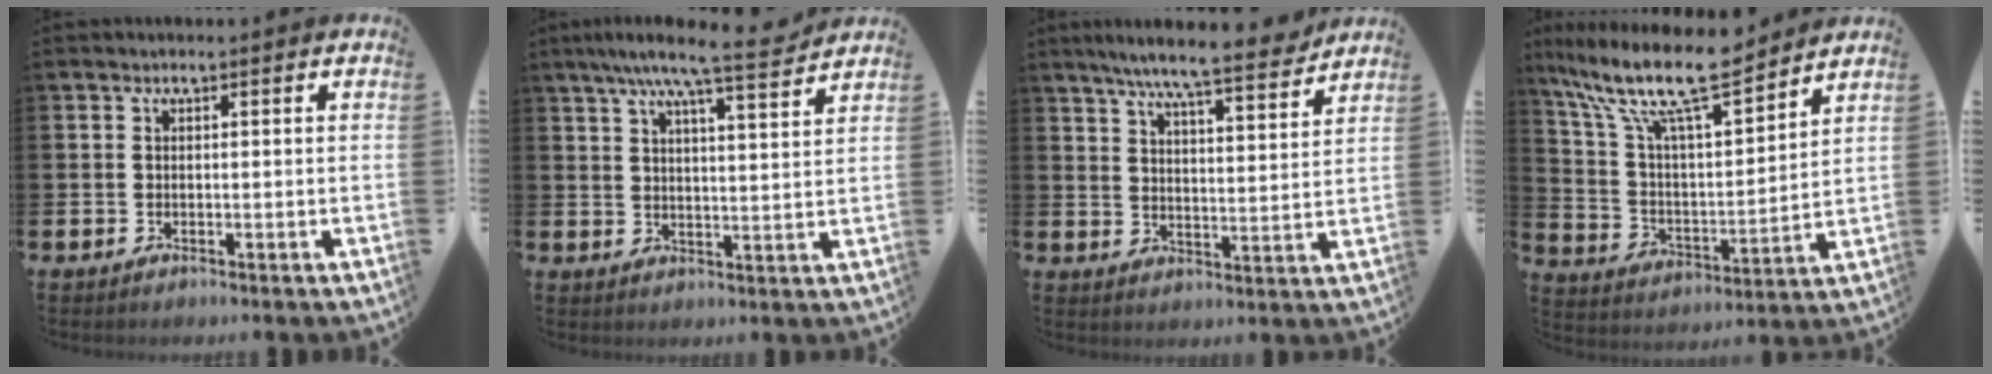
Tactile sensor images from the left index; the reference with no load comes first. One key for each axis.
{"total": 8.0, "fx": 7.1, "fy": 0.1, "fz": 3.6, "tx": -0.076, "ty": -0.035, "tz": 0.122}
{"total": 8.2, "fx": 7.5, "fy": 0.2, "fz": 3.3, "tx": -0.072, "ty": -0.048, "tz": 0.128}
{"total": 12.6, "fx": 10.7, "fy": 2.1, "fz": 6.2, "tx": -0.159, "ty": -0.063, "tz": 0.186}